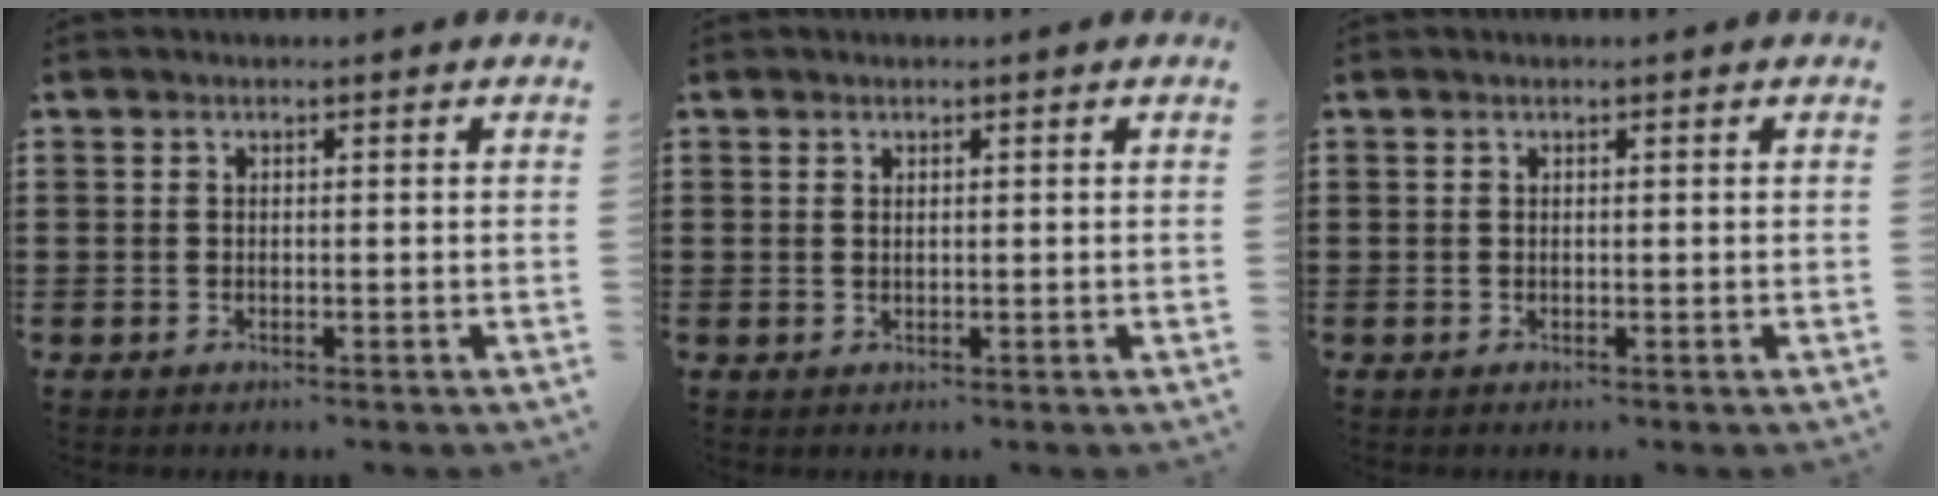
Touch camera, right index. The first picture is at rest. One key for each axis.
{"total": 0.6, "fx": 0.4, "fy": 0.4, "fz": 0.3, "tx": -0.006, "ty": 0.003, "tz": 0.007}
{"total": 0.0}